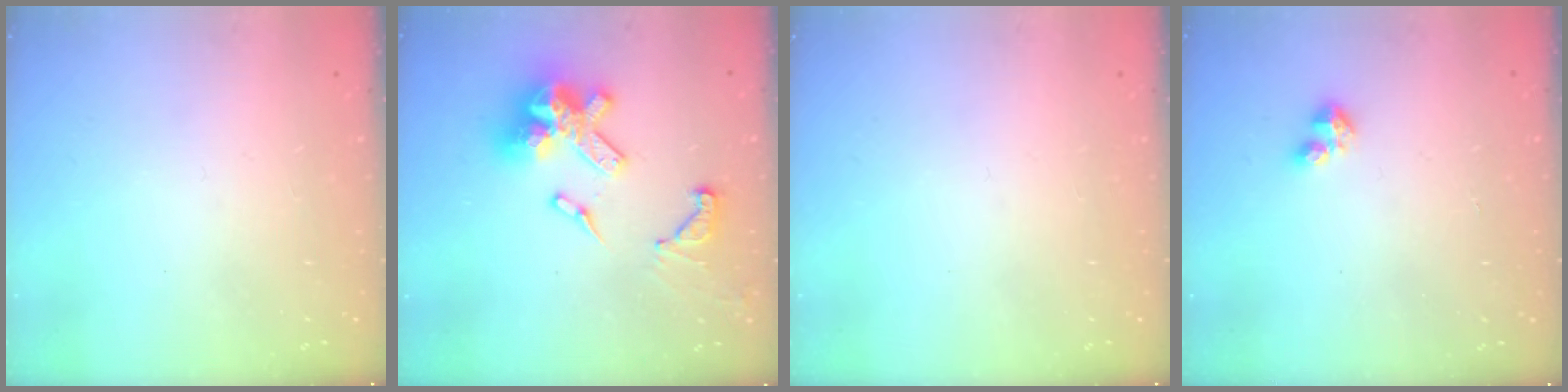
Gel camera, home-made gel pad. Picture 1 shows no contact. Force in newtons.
{"total": 17.8, "press": 17.7, "slide": 1.7}
{"total": 0.0}
{"total": 3.3, "press": 3.3, "slide": 0.4}